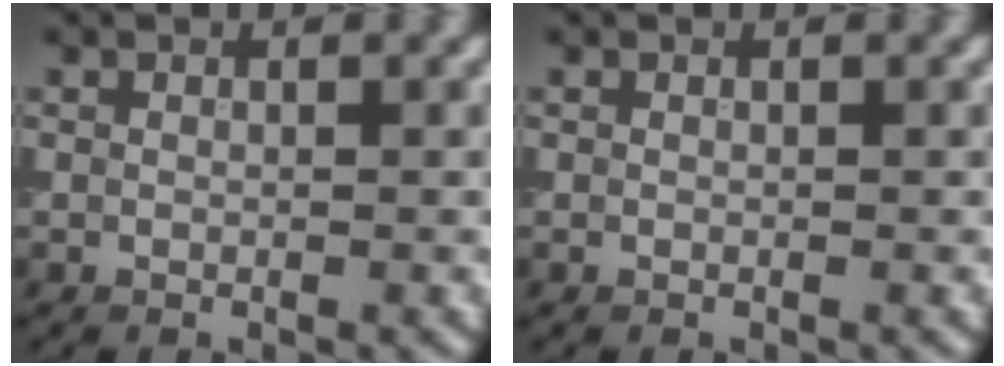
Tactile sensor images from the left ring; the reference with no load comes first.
{"total": 0.0}